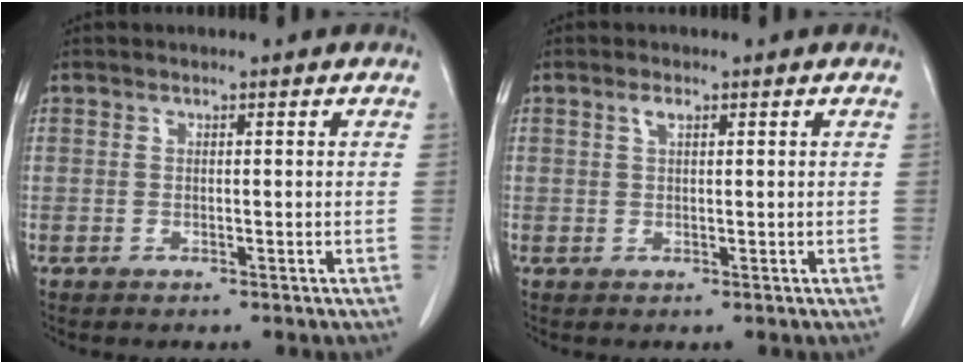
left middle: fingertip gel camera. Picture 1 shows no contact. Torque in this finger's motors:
{"motor_torque": [0.27, 0.06, -0.19, -0.01]}